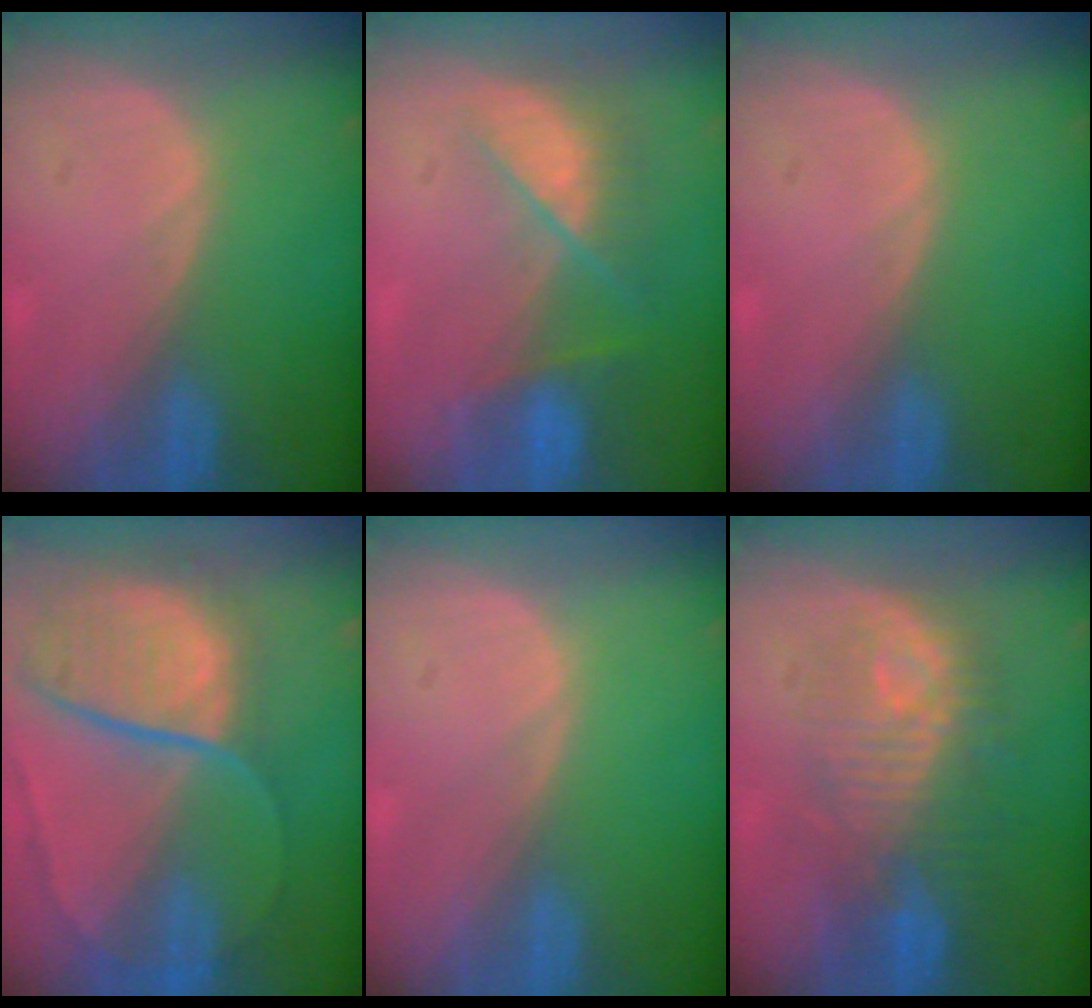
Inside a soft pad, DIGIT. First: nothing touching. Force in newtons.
{"total": 7.2, "press": 6.6, "slide": 2.9}
{"total": 0.0}
{"total": 10.9, "press": 9.0, "slide": 6.1}
{"total": 0.0}
{"total": 9.4, "press": 9.4, "slide": 1.2}